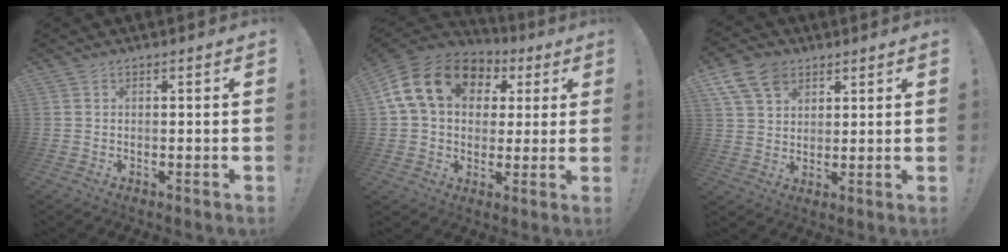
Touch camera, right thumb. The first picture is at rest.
{"total": 19.1, "force": [6.1, 13.6, 11.9], "torque": [-0.205, -0.001, 0.114]}
{"total": 10.9, "force": [6.1, 7.5, 5.0], "torque": [-0.084, -0.022, 0.121]}